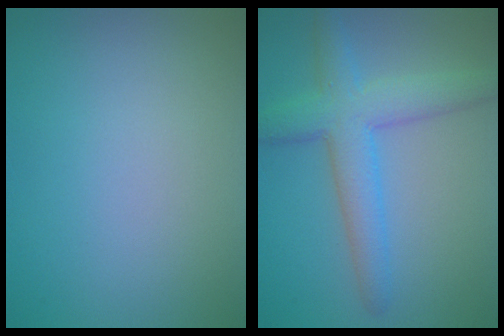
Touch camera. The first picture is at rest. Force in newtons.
{"total": 5.4, "press": 5.3, "slide": 0.3}